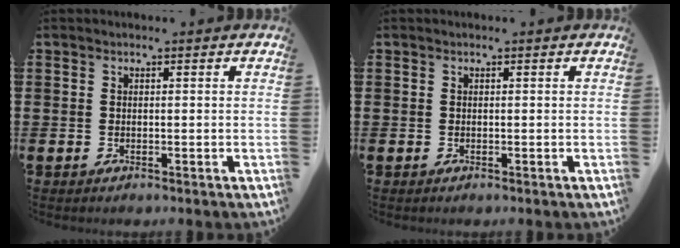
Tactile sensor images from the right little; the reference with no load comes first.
{"total": 0.0}